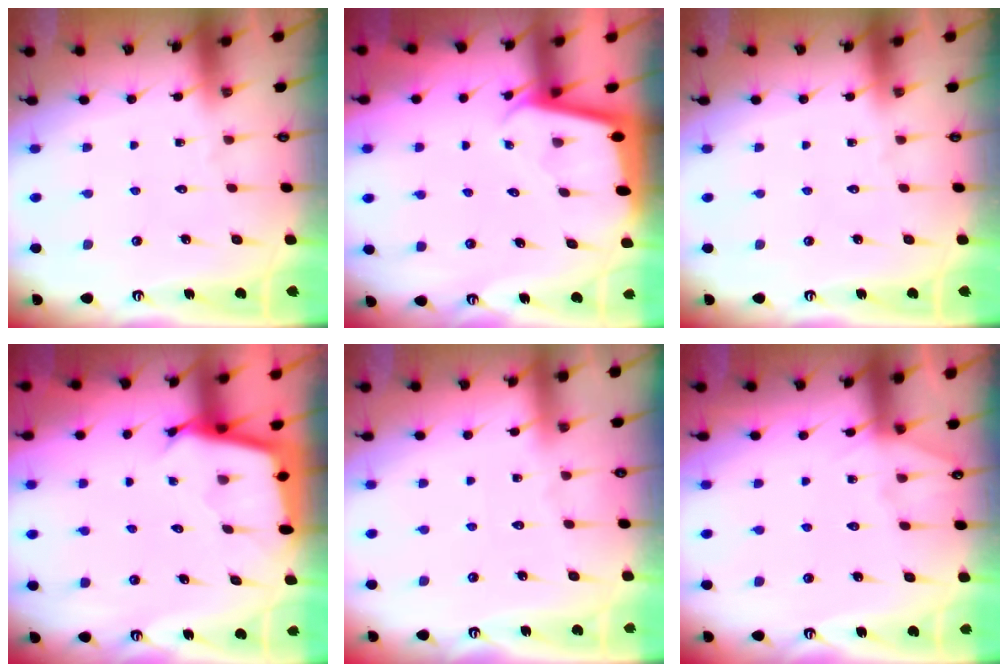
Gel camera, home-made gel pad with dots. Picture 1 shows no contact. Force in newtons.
{"total": 2.7, "press": 2.7, "slide": 0.1}
{"total": 0.0}
{"total": 2.7, "press": 2.7, "slide": 0.1}
{"total": 2.5, "press": 2.4, "slide": 0.4}
{"total": 4.4, "press": 4.3, "slide": 0.6}